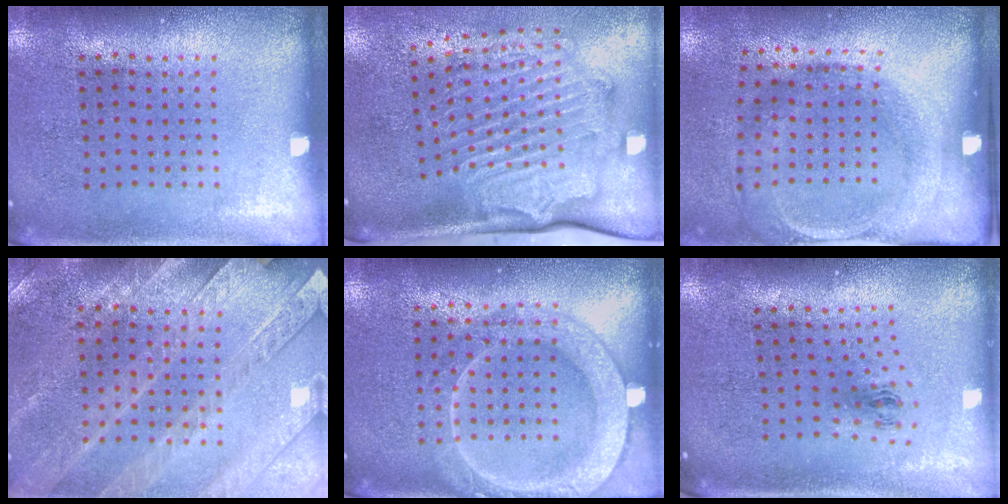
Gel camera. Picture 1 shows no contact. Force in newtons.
{"total": 2.4, "press": 2.2, "slide": 0.9}
{"total": 1.9, "press": 1.2, "slide": 1.5}
{"total": 2.8, "press": 2.6, "slide": 0.9}
{"total": 2.0, "press": 2.0, "slide": 0.3}
{"total": 1.1, "press": 0.4, "slide": 1.0}